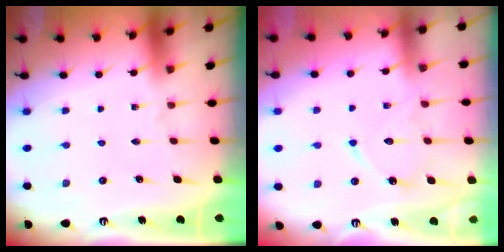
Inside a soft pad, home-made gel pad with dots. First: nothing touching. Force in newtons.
{"total": 11.6, "press": 11.5, "slide": 1.0}